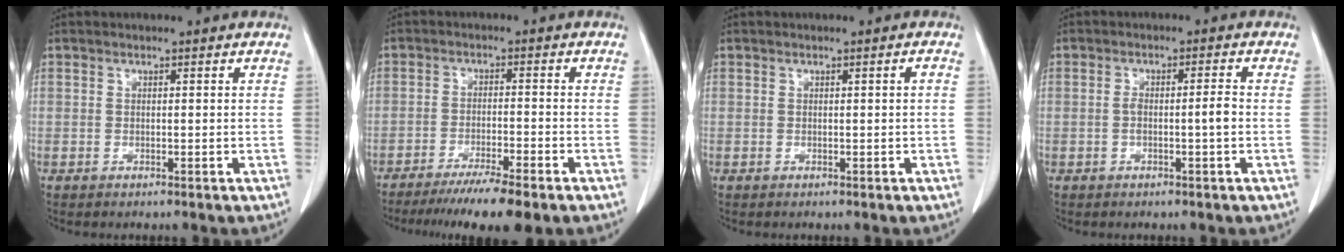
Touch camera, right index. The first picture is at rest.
{"total": 9.3, "force": [-7.2, -0.2, 5.9], "torque": [-0.084, -0.024, -0.114]}
{"total": 0.5, "force": [-0.1, 0.0, 0.5], "torque": [-0.008, 0.000, 0.001]}
{"total": 3.0, "force": [-0.6, 0.1, 2.9], "torque": [-0.055, 0.006, -0.009]}